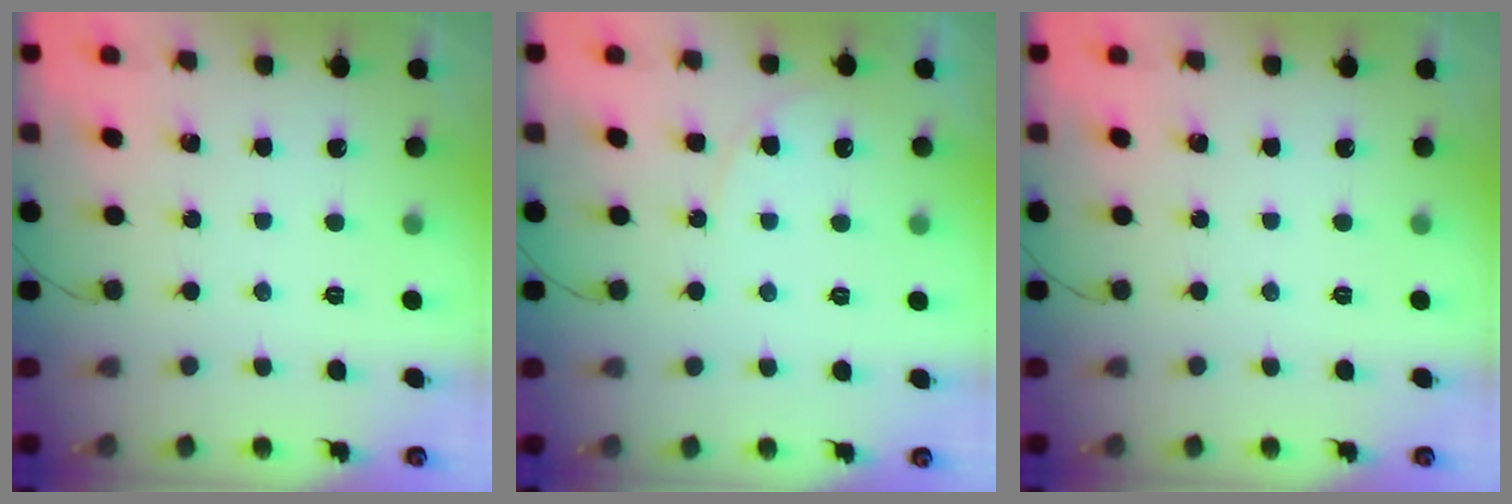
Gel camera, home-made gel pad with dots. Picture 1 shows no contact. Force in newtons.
{"total": 4.5, "press": 4.5, "slide": 0.7}
{"total": 0.0}